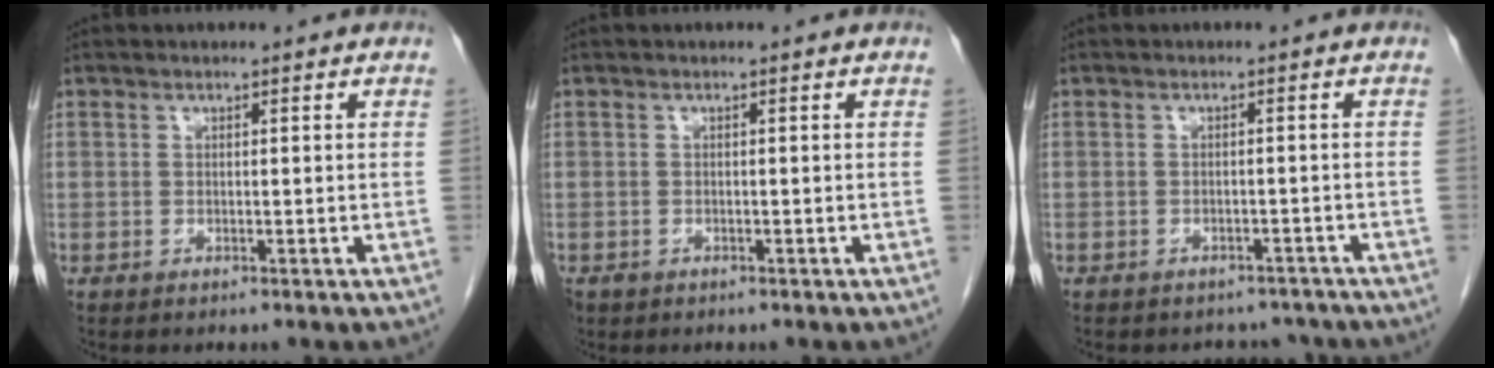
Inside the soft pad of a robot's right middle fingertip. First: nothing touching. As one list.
[{"total": 0.8, "force": [-0.5, 0.6, 0.0], "torque": [-0.007, 0.003, -0.007]}, {"total": 5.7, "force": [-5.2, 2.5, 0.3], "torque": [0.003, 0.008, -0.055]}]